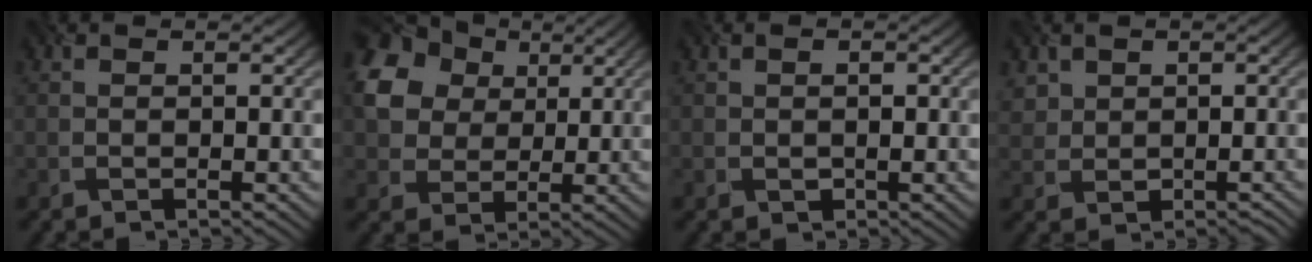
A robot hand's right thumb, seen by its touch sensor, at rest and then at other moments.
{"total": 11.7, "force": [4.1, 8.9, 6.4], "torque": [-0.179, 0.022, 0.074]}
{"total": 1.1, "force": [-0.1, 0.9, 0.7], "torque": [-0.008, -0.002, 0.001]}
{"total": 3.0, "force": [0.9, 2.7, 0.8], "torque": [-0.020, -0.008, 0.021]}